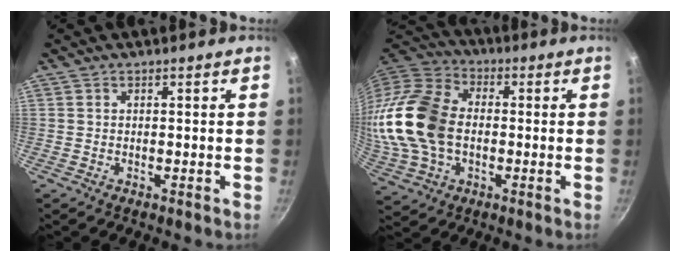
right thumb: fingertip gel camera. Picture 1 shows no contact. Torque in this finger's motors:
{"motor_torque": [0.94, 3.02, 1.91, -0.86, 0.43]}